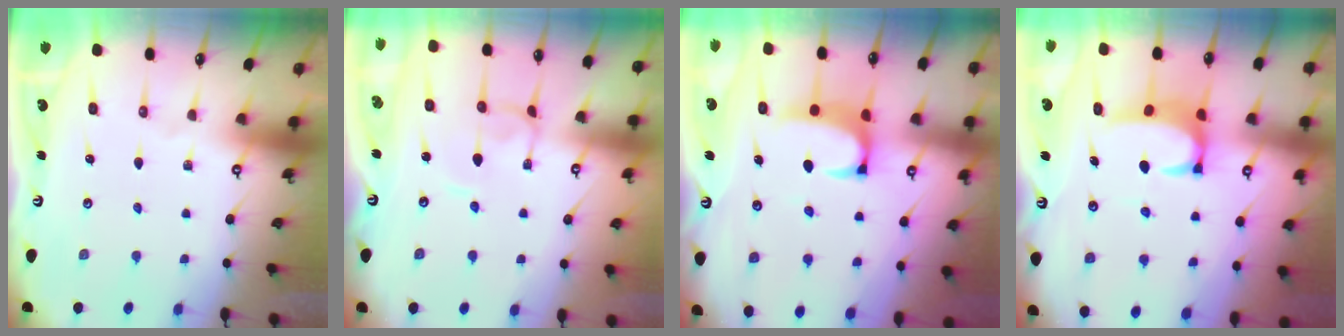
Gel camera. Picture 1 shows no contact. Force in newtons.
{"total": 1.4, "press": 1.3, "slide": 0.4}
{"total": 1.9, "press": 1.7, "slide": 0.8}
{"total": 3.8, "press": 3.7, "slide": 0.9}